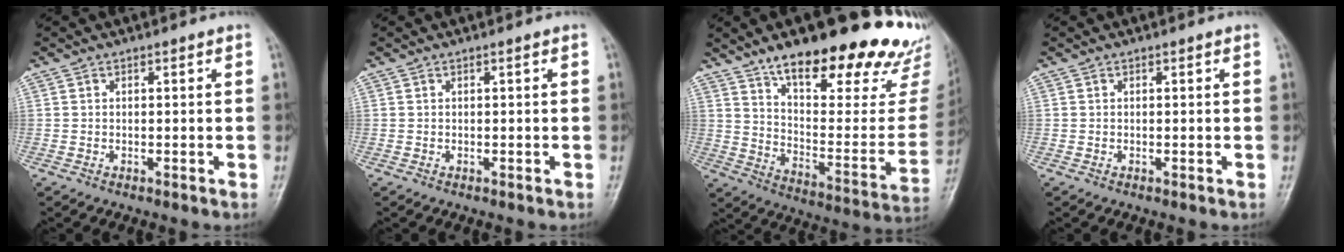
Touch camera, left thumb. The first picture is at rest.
{"total": 0.0}
{"total": 30.9, "force": [21.8, 10.0, 19.5], "torque": [-0.236, -0.090, 0.312]}
{"total": 0.0}